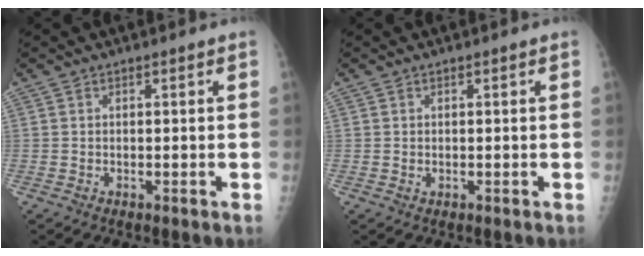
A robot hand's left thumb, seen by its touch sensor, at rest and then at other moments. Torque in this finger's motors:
{"motor_torque": [-0.24, 0.19, 0.16, 0.07, 0.02]}